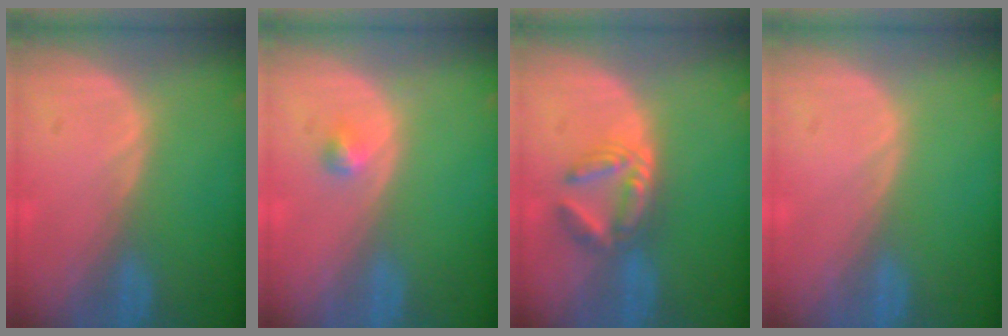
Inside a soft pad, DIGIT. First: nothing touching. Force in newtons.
{"total": 1.7, "press": 1.7, "slide": 0.2}
{"total": 6.2, "press": 5.7, "slide": 2.5}
{"total": 0.0}